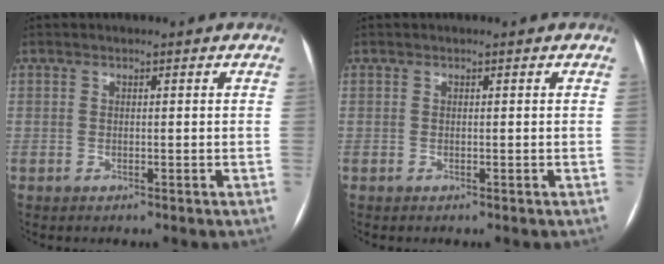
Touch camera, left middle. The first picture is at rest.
{"total": 0.0}